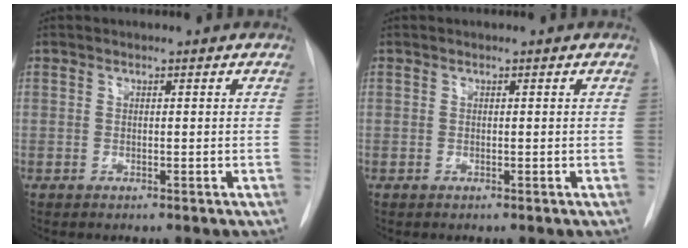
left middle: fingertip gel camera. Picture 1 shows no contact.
{"total": 0.0}